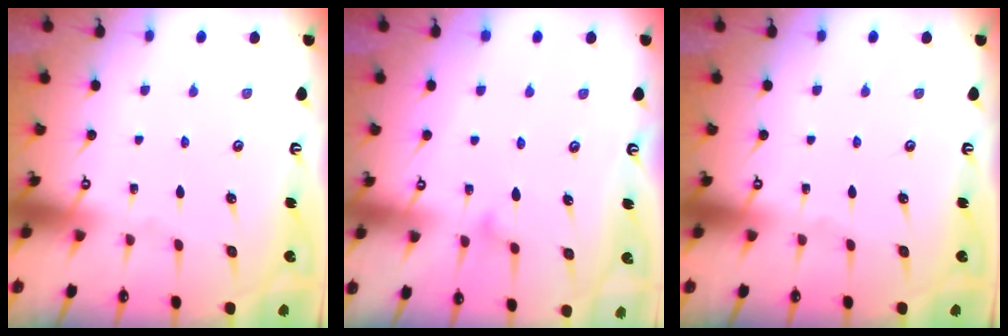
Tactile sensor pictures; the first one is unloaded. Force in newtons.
{"total": 10.2, "press": 10.1, "slide": 0.5}
{"total": 0.0}